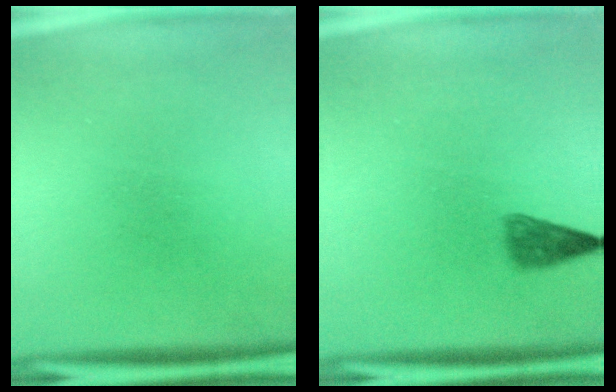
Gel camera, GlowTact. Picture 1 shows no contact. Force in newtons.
{"total": 2.1}